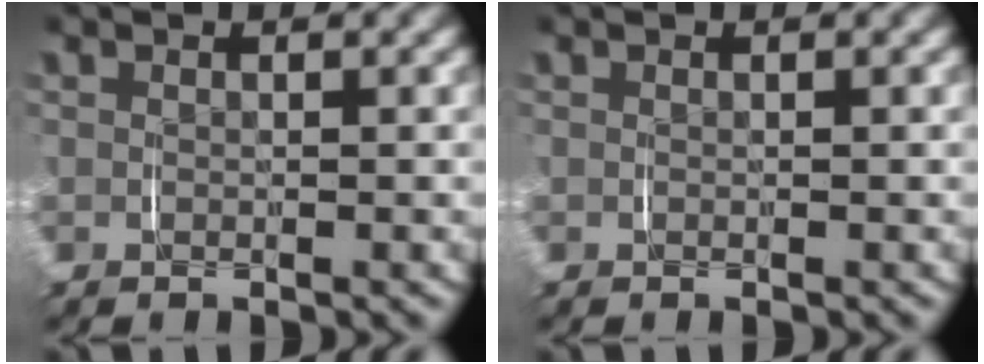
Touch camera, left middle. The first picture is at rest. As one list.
[{"total": 0.0}]